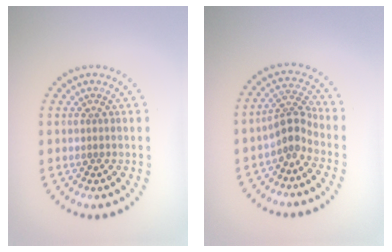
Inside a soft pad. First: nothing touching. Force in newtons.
{"total": 2.6, "press": 1.9, "slide": 1.8}